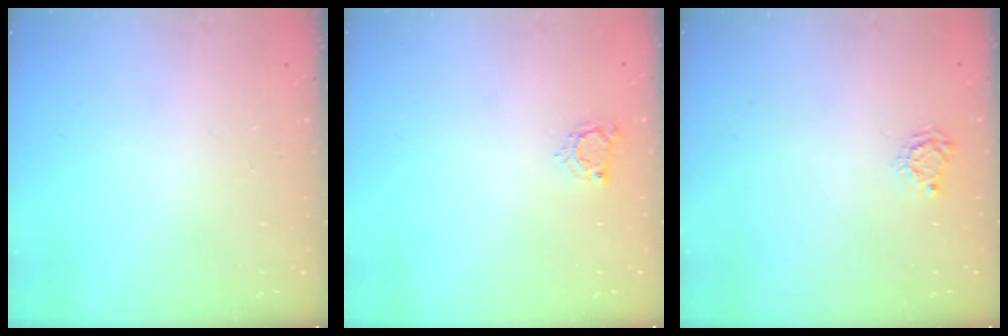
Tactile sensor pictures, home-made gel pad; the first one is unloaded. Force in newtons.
{"total": 4.0, "press": 4.0, "slide": 0.5}
{"total": 4.8, "press": 4.8, "slide": 0.4}